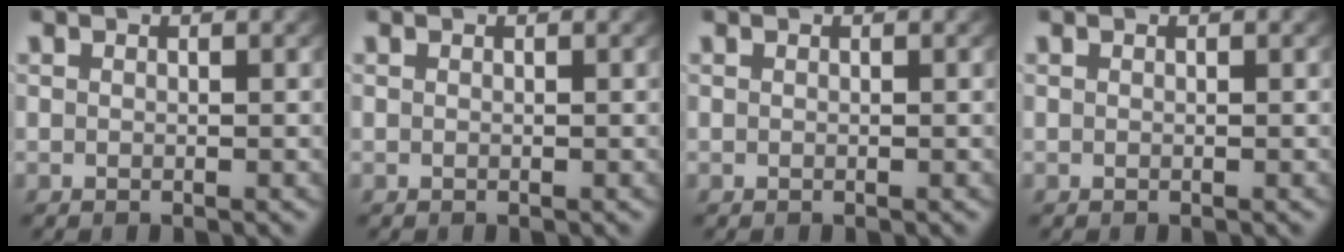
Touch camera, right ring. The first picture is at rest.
{"total": 0.0}
{"total": 0.0}
{"total": 0.0}